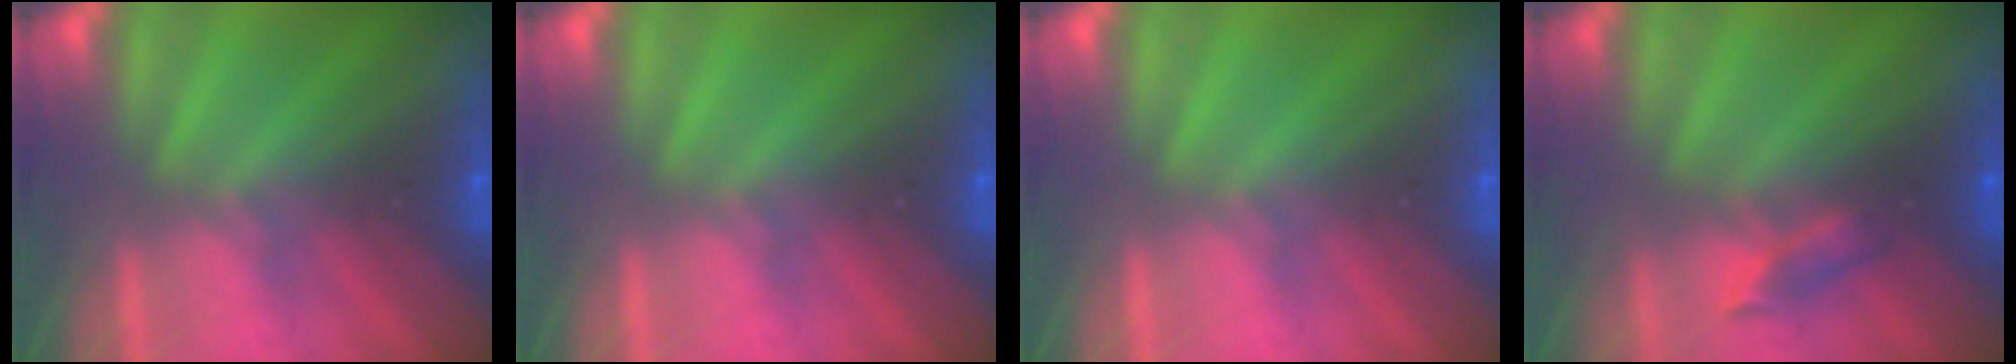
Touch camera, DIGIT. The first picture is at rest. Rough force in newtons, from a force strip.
{"total": 0.0}
{"total": 0.0}
{"total": 2.2}